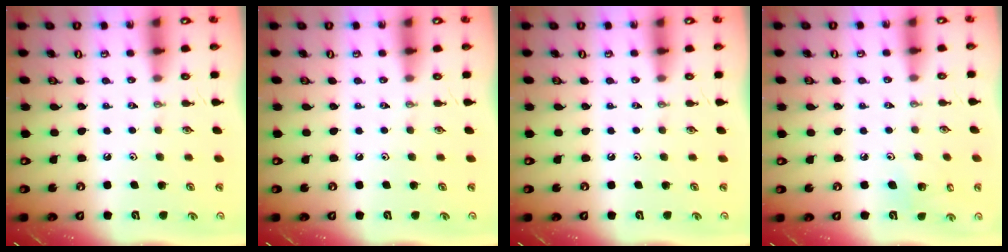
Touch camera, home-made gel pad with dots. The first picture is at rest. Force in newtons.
{"total": 0.0}
{"total": 0.0}
{"total": 5.0, "press": 4.5, "slide": 2.3}